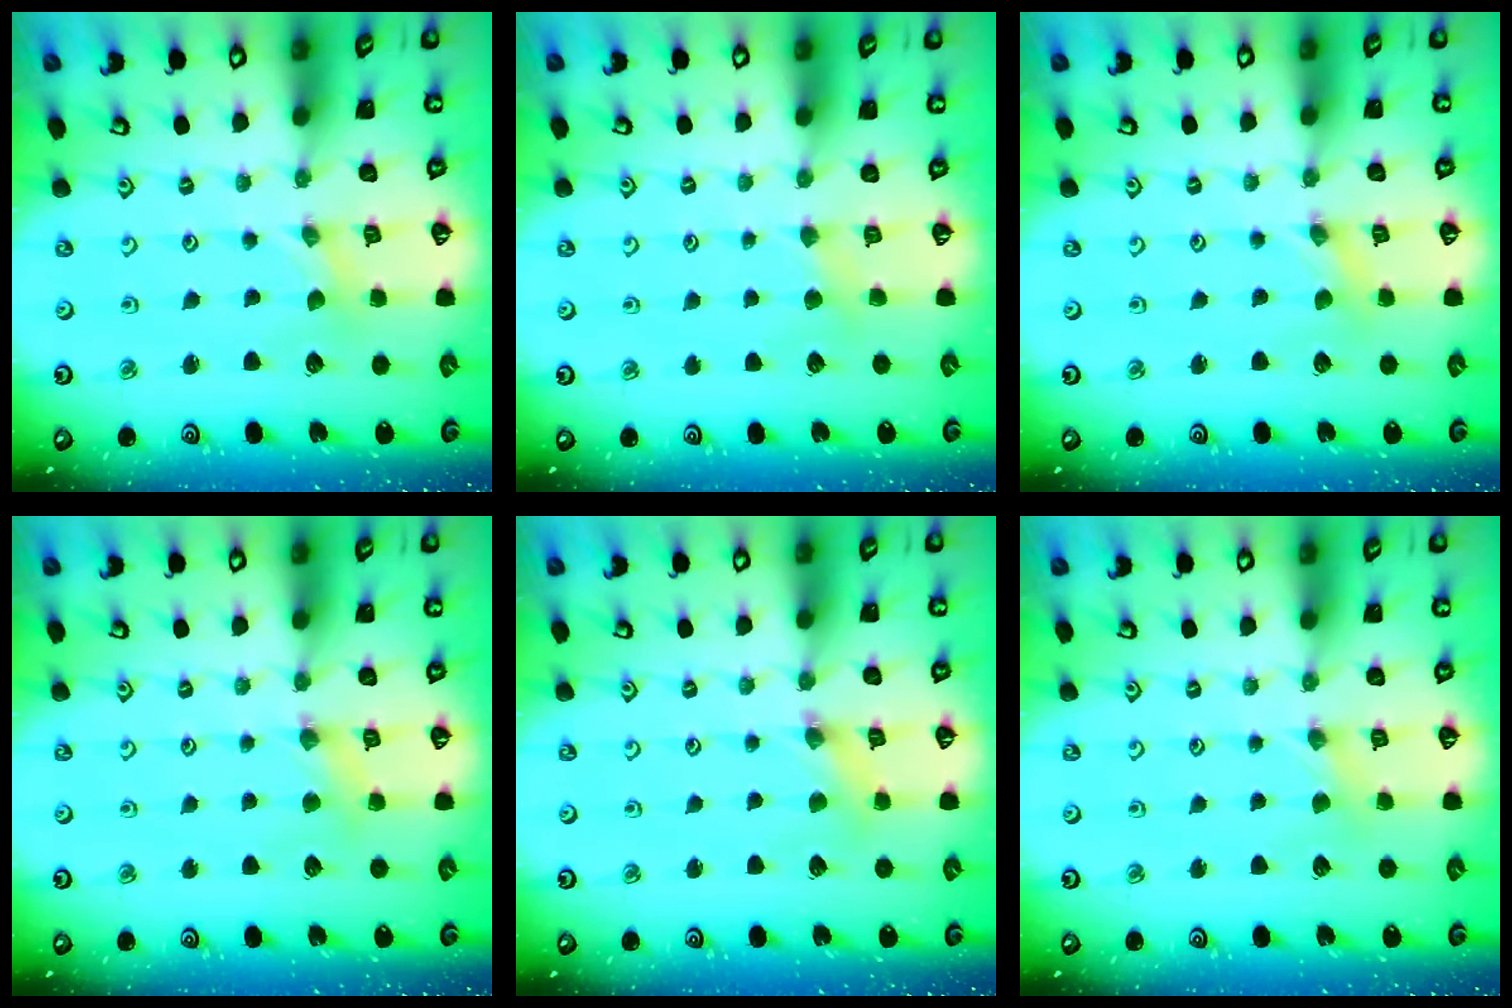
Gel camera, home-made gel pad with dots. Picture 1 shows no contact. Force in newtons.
{"total": 3.5, "press": 3.5, "slide": 0.5}
{"total": 0.9, "press": 0.9, "slide": 0.2}
{"total": 4.8, "press": 4.8, "slide": 0.5}
{"total": 2.5, "press": 2.4, "slide": 0.3}
{"total": 2.1, "press": 2.0, "slide": 0.4}